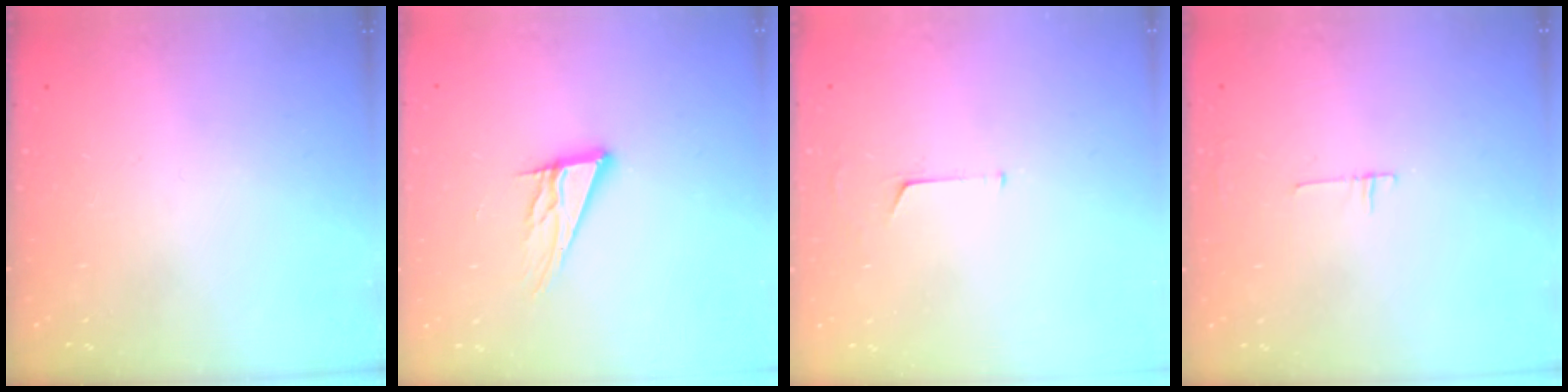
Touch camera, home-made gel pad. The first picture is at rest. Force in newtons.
{"total": 11.5, "press": 11.4, "slide": 1.9}
{"total": 3.8, "press": 3.8, "slide": 0.3}
{"total": 4.5, "press": 4.5, "slide": 0.4}